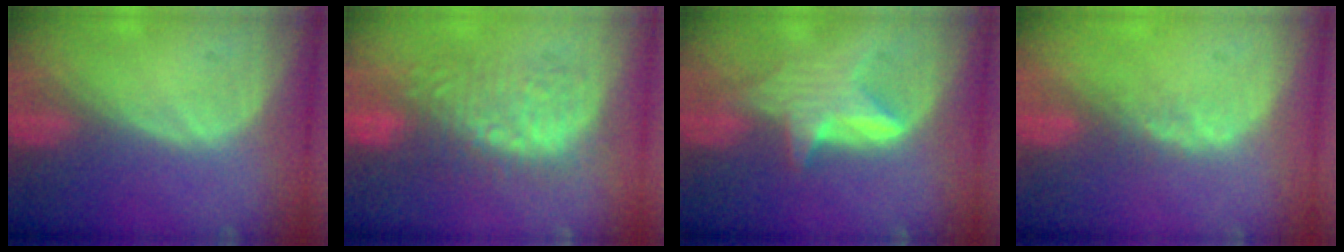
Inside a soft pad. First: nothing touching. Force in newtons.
{"total": 8.7, "press": 8.6, "slide": 0.9}
{"total": 5.4, "press": 5.4, "slide": 0.6}
{"total": 2.1, "press": 1.7, "slide": 1.2}